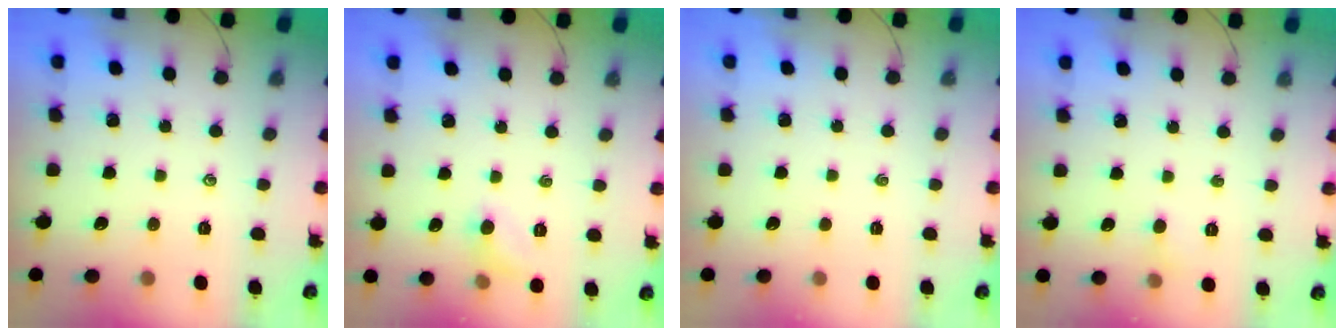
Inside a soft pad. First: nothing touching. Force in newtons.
{"total": 5.9, "press": 5.6, "slide": 1.7}
{"total": 0.0}
{"total": 2.8, "press": 2.6, "slide": 1.0}